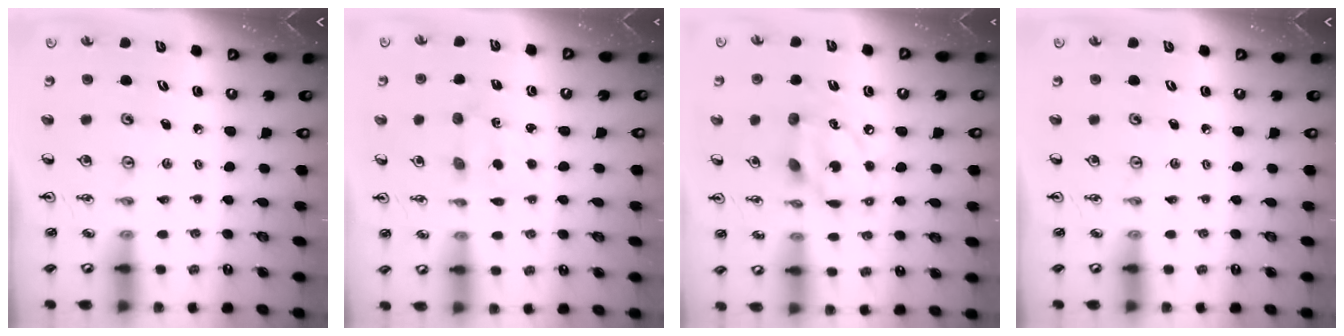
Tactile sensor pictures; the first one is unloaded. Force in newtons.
{"total": 1.4, "press": 1.3, "slide": 0.4}
{"total": 11.0, "press": 10.9, "slide": 0.7}
{"total": 0.0}